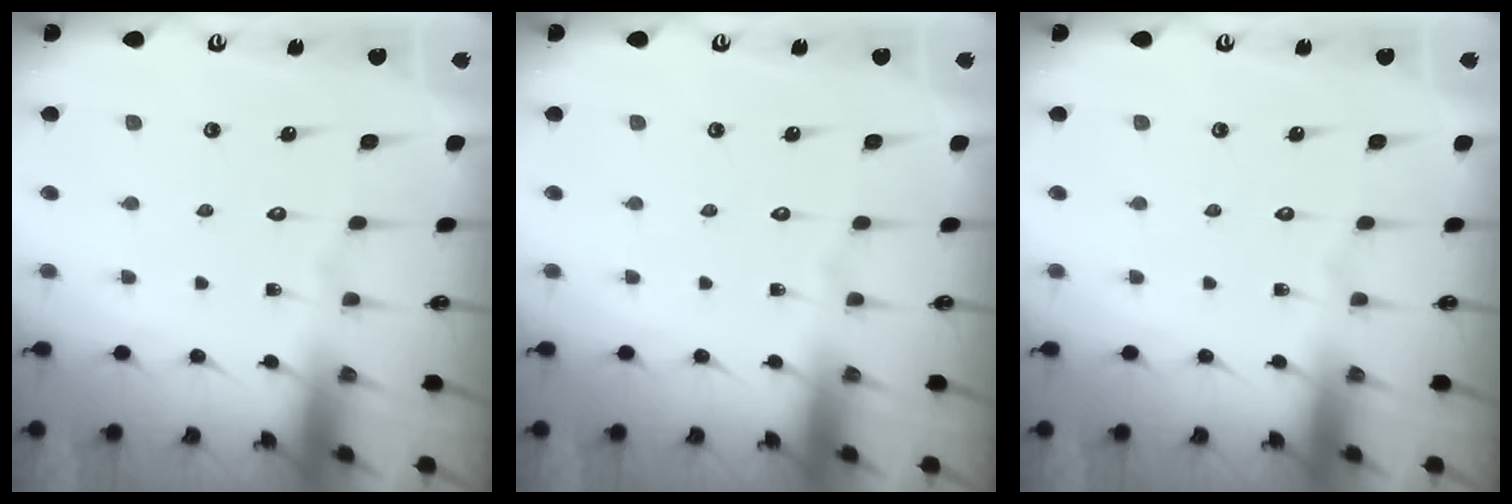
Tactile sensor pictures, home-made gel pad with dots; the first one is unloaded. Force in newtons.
{"total": 0.0}
{"total": 0.0}